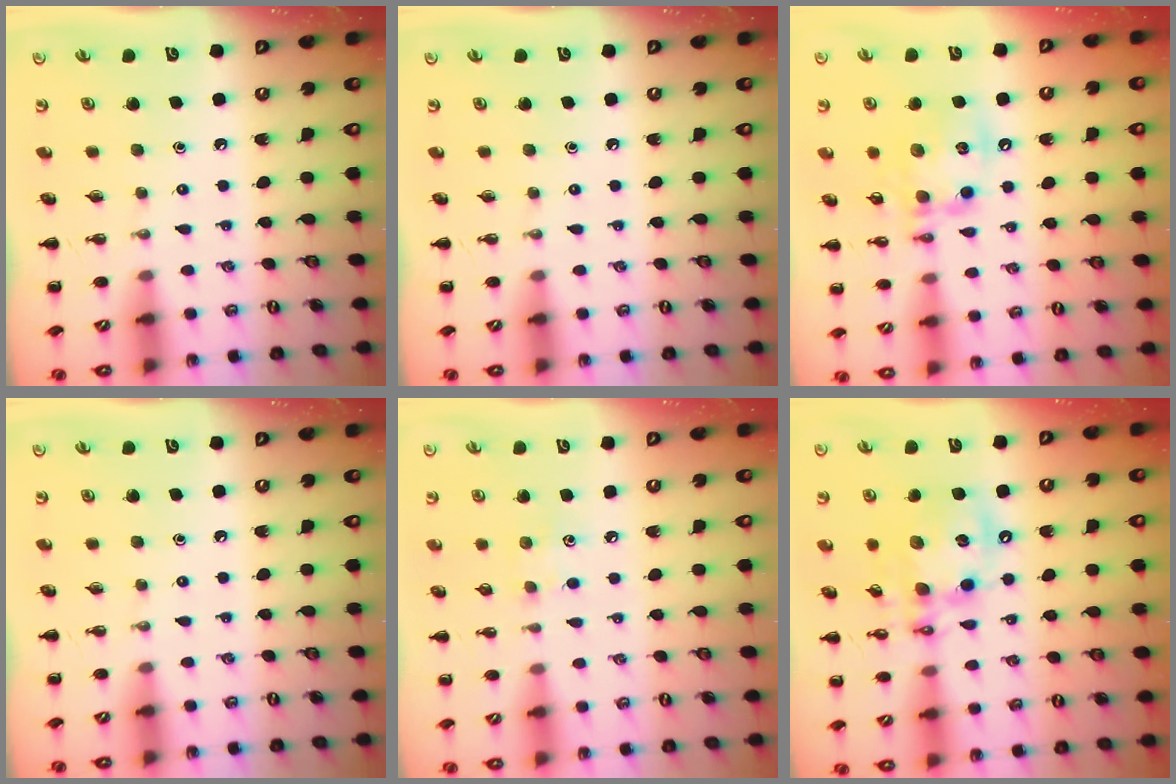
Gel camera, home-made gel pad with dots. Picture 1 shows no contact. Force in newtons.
{"total": 0.0}
{"total": 14.9, "press": 14.7, "slide": 2.6}
{"total": 0.0}
{"total": 4.0, "press": 3.9, "slide": 1.0}
{"total": 15.3, "press": 15.0, "slide": 3.1}